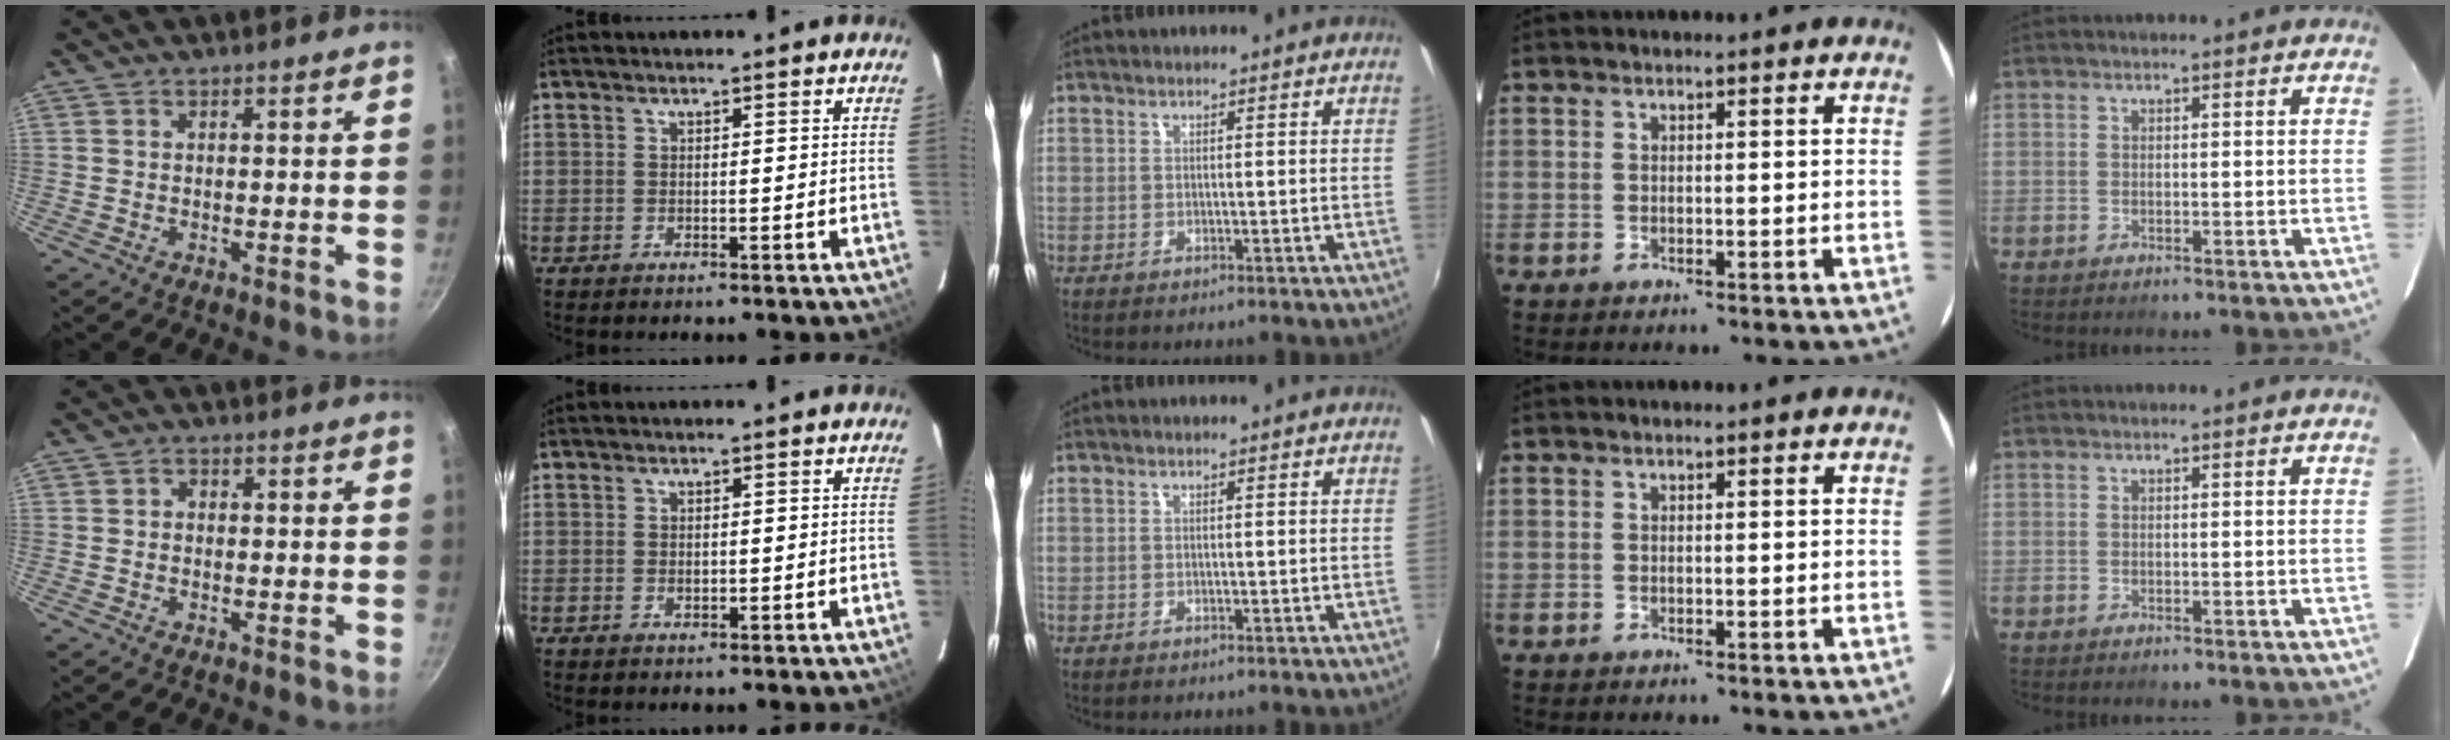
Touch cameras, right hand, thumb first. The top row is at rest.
{"thumb": {"total": 1.4, "force": [-0.1, 1.2, 0.7], "torque": [-0.011, 0.007, -0.005]}, "index": {"total": 1.0, "force": [0.0, 0.9, 0.4], "torque": [-0.004, 0.000, 0.002]}}